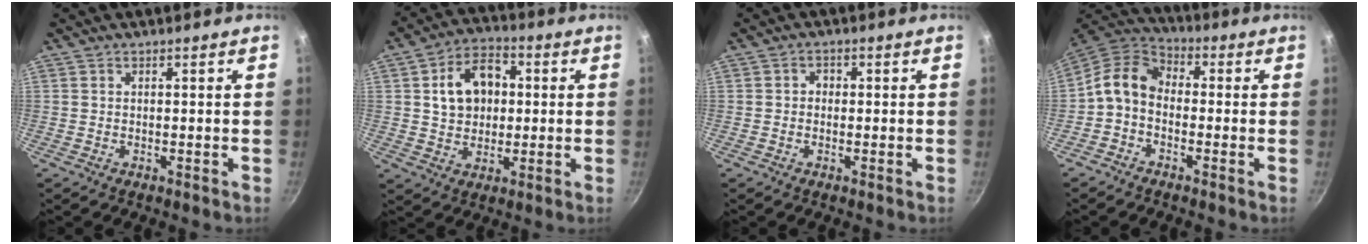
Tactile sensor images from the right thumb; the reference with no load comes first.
{"total": 11.4, "force": [1.8, 8.5, 7.3], "torque": [-0.091, 0.017, 0.025]}
{"total": 1.5, "force": [-0.1, 1.3, 0.7], "torque": [-0.008, 0.004, -0.006]}
{"total": 8.5, "force": [-1.4, 6.2, 5.6], "torque": [-0.102, 0.042, -0.048]}